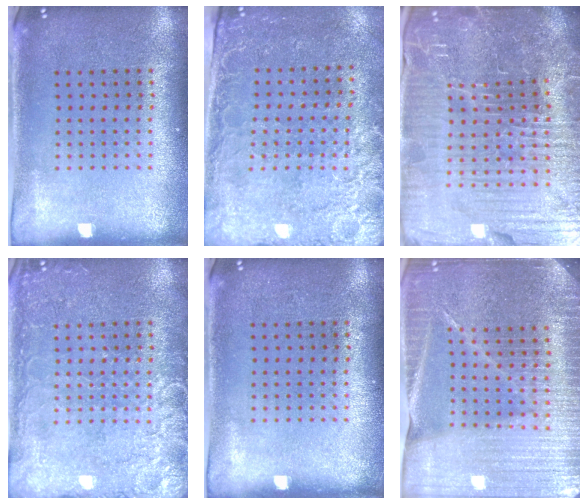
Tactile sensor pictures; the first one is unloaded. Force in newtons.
{"total": 2.7, "press": 2.4, "slide": 1.2}
{"total": 7.5, "press": 6.7, "slide": 3.4}
{"total": 4.2, "press": 4.2, "slide": 0.5}
{"total": 0.0}
{"total": 4.8, "press": 4.4, "slide": 1.9}